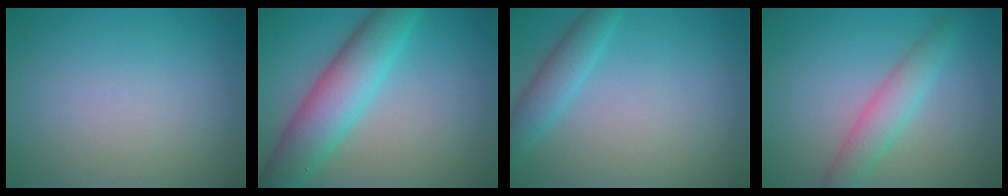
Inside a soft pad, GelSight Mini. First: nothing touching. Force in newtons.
{"total": 6.9, "press": 6.9, "slide": 0.1}
{"total": 2.6, "press": 2.6, "slide": 0.1}
{"total": 3.2, "press": 3.2, "slide": 0.1}